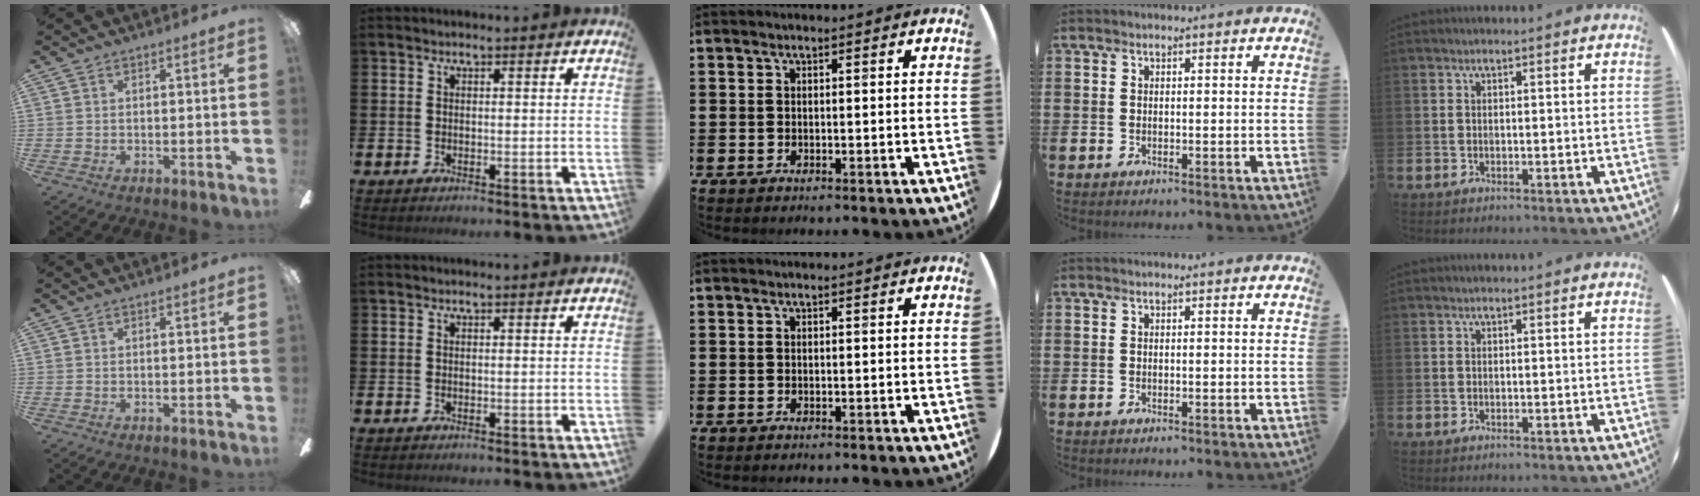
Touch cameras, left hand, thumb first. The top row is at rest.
{}